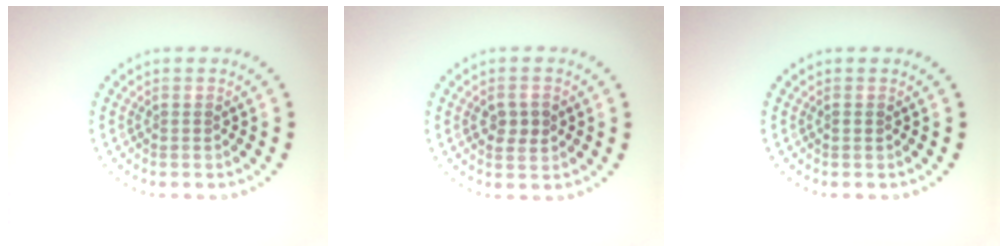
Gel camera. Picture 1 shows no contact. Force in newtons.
{"total": 2.3, "press": 2.3, "slide": 0.2}
{"total": 0.7, "press": 0.7, "slide": 0.1}